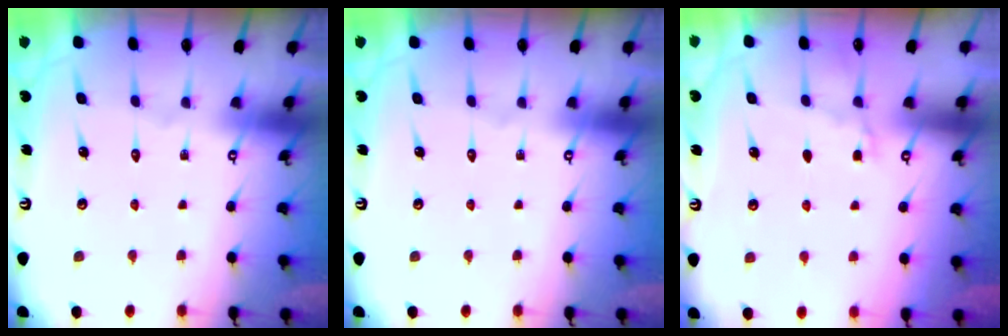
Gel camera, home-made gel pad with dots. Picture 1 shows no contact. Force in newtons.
{"total": 0.0}
{"total": 5.0, "press": 5.0, "slide": 0.5}